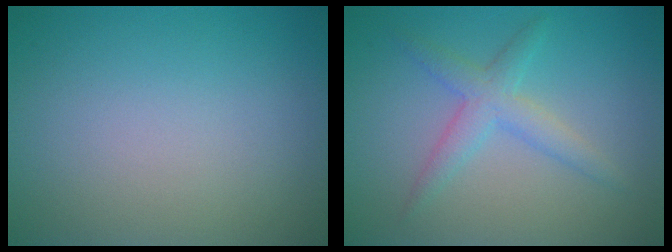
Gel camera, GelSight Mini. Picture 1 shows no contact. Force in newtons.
{"total": 2.8, "press": 2.8, "slide": 0.1}